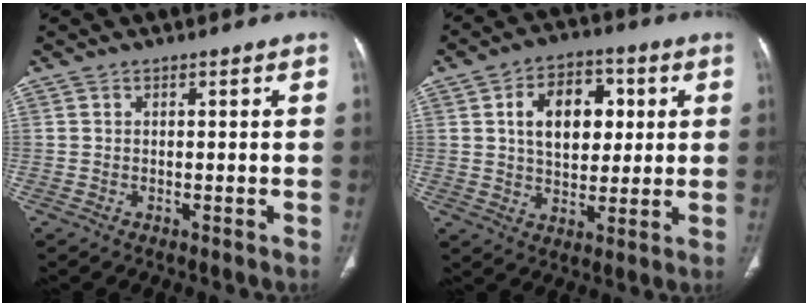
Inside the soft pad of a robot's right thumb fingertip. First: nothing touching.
{"total": 12.8, "force": [2.9, 8.6, 9.0], "torque": [-0.101, 0.003, 0.045]}